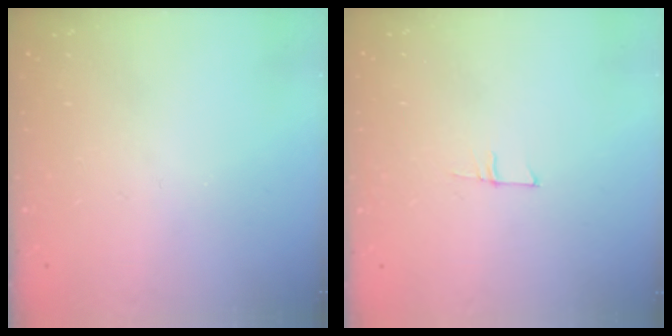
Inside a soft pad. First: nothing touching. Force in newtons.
{"total": 4.8, "press": 4.8, "slide": 0.3}